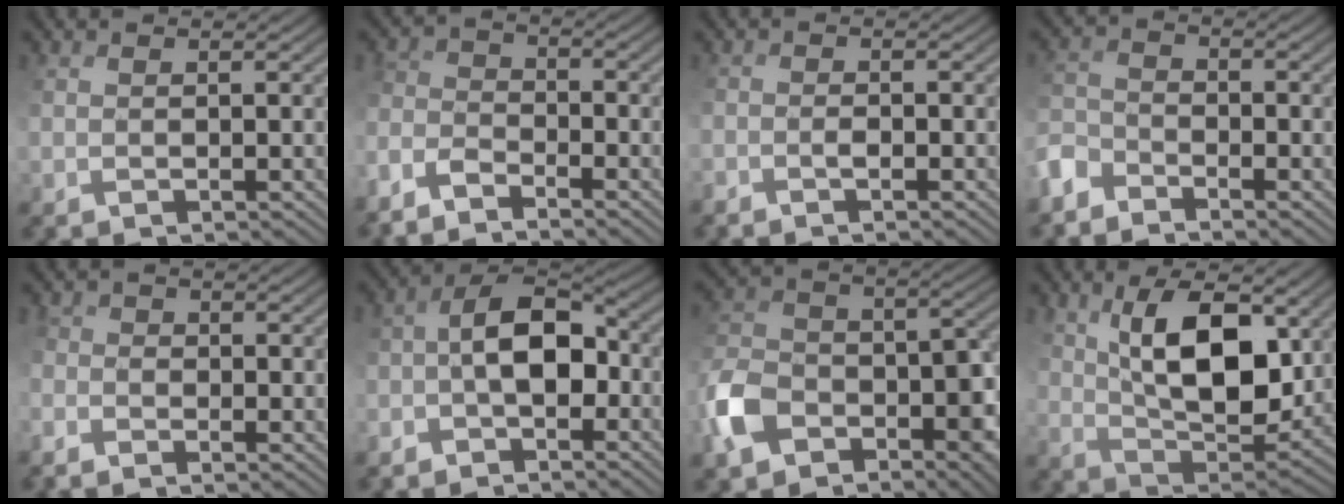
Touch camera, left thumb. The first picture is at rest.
{"total": 5.2, "force": [-4.4, 1.3, 2.5], "torque": [-0.069, -0.003, -0.094]}
{"total": 1.3, "force": [-1.0, -0.1, 0.8], "torque": [-0.012, 0.006, -0.018]}
{"total": 4.0, "force": [-3.4, 1.6, 1.3], "torque": [-0.044, 0.005, -0.082]}
{"total": 2.6, "force": [-1.8, 1.3, 1.4], "torque": [-0.038, -0.003, -0.032]}
{"total": 6.8, "force": [-2.1, 3.5, 5.4], "torque": [-0.104, 0.004, -0.047]}
{"total": 12.2, "force": [-5.3, 7.8, 7.9], "torque": [-0.181, -0.018, -0.107]}
{"total": 10.4, "force": [4.5, 4.9, 7.9], "torque": [-0.142, -0.002, 0.090]}